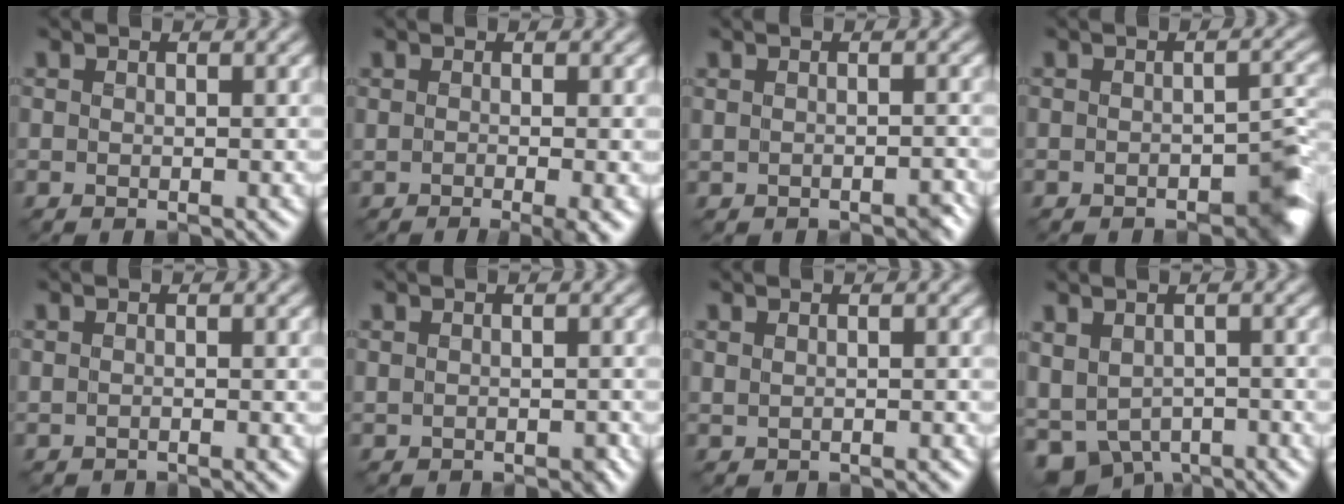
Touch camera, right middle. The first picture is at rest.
{"total": 1.4, "force": [-0.6, -0.1, 1.3], "torque": [-0.024, 0.000, -0.010]}
{"total": 1.6, "force": [-0.7, 0.9, 1.1], "torque": [-0.015, -0.007, -0.008]}
{"total": 5.7, "force": [-2.9, 2.8, 4.1], "torque": [-0.038, -0.012, -0.042]}
{"total": 0.0}
{"total": 1.6, "force": [-0.4, 1.0, 1.1], "torque": [-0.019, -0.007, -0.002]}
{"total": 0.8, "force": [0.3, 0.5, 0.6], "torque": [-0.011, -0.003, 0.011]}
{"total": 7.5, "force": [-3.3, 5.1, 4.3], "torque": [-0.087, -0.025, -0.057]}